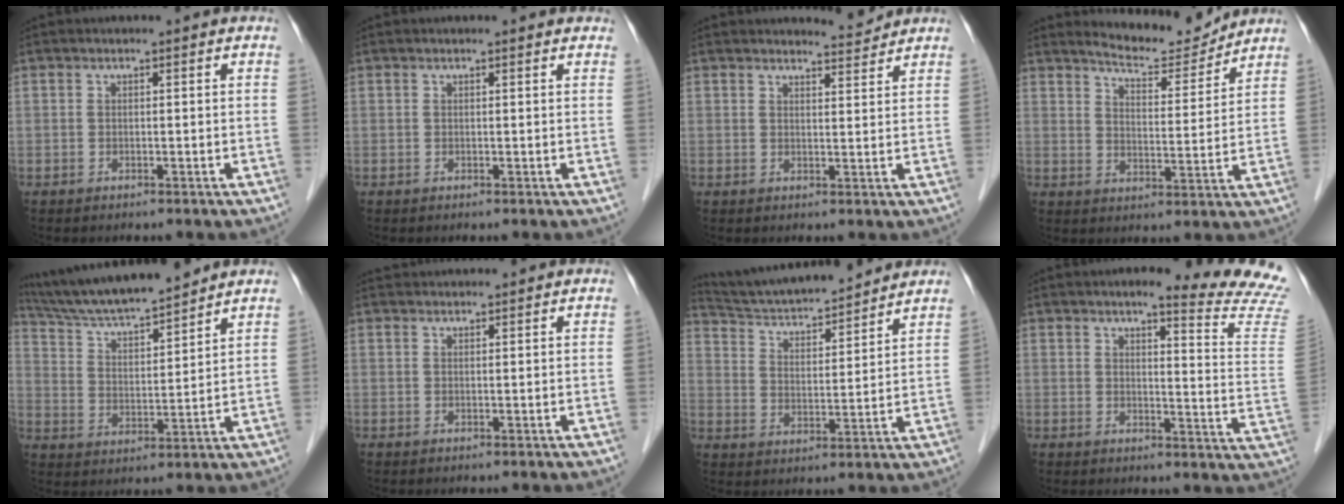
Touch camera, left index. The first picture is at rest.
{"total": 1.1, "force": [1.1, 0.3, 0.2], "torque": [-0.014, 0.002, 0.007]}
{"total": 2.6, "force": [2.6, -0.2, -0.5], "torque": [-0.004, -0.016, 0.038]}
{"total": 8.3, "force": [8.1, 1.0, 1.2], "torque": [-0.027, -0.012, 0.123]}
{"total": 14.6, "force": [13.3, 0.9, 5.9], "torque": [-0.109, 0.012, 0.231]}
{"total": 3.5, "force": [3.5, 0.4, 0.5], "torque": [-0.007, 0.033, 0.052]}
{"total": 16.0, "force": [14.9, 1.6, 5.4], "torque": [-0.096, 0.011, 0.238]}
{"total": 13.4, "force": [12.7, -0.9, 4.3], "torque": [-0.048, -0.099, 0.122]}